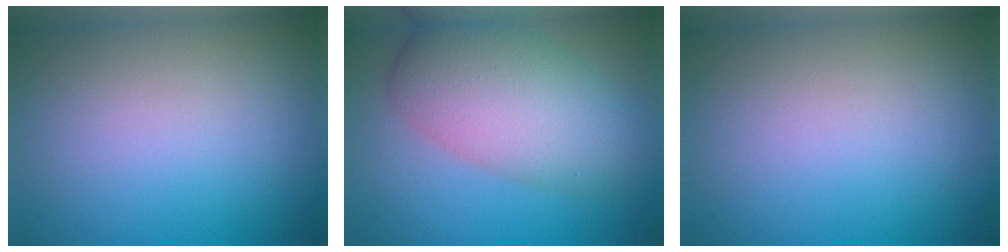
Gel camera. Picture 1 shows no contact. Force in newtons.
{"total": 7.5, "press": 7.5, "slide": 0.4}
{"total": 0.0}